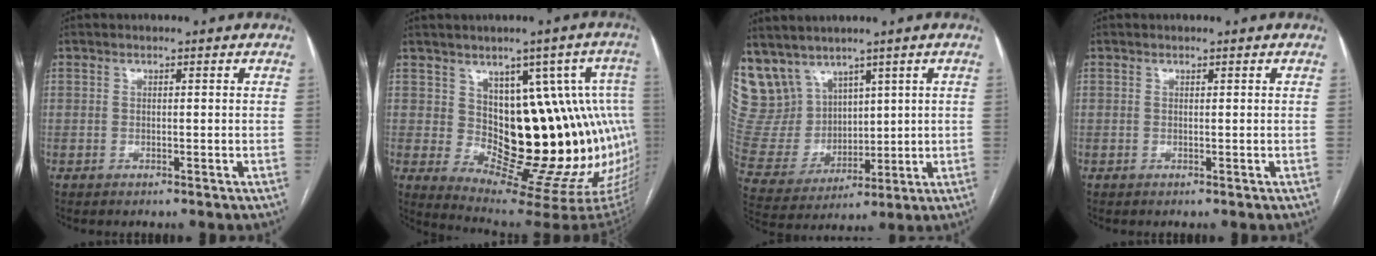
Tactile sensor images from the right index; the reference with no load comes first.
{"total": 18.3, "force": [0.6, 7.1, 16.8], "torque": [-0.149, 0.024, 0.025]}
{"total": 13.4, "force": [9.5, 8.9, 3.1], "torque": [-0.094, 0.041, 0.215]}
{"total": 0.0}